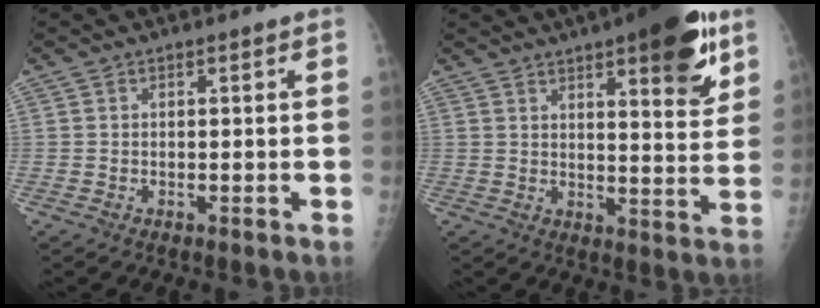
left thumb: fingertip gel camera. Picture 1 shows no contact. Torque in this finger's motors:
{"motor_torque": [2.07, 0.85, 1.30, -0.97, 0.08]}